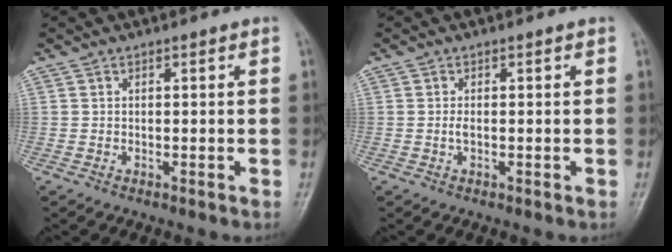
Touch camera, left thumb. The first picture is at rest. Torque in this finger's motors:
{"motor_torque": [-0.10, 0.08, 0.12, -0.02, -0.02]}